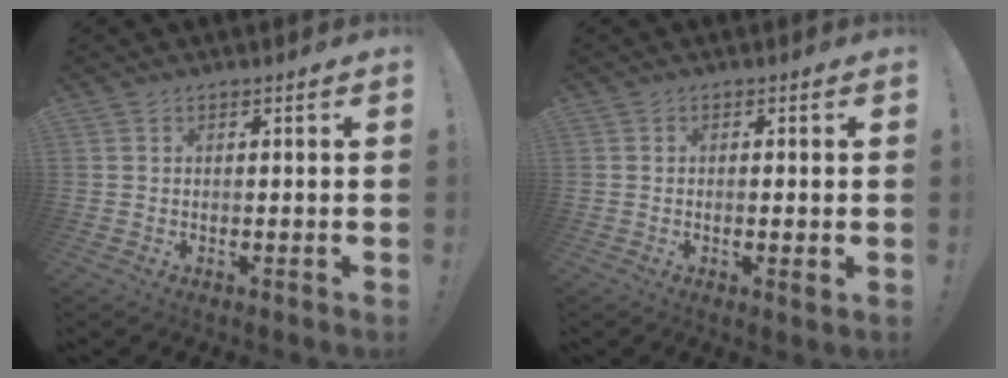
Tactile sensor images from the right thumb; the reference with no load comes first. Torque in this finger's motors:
{"motor_torque": [-0.25, -0.37, -0.18, 0.31, -0.02]}